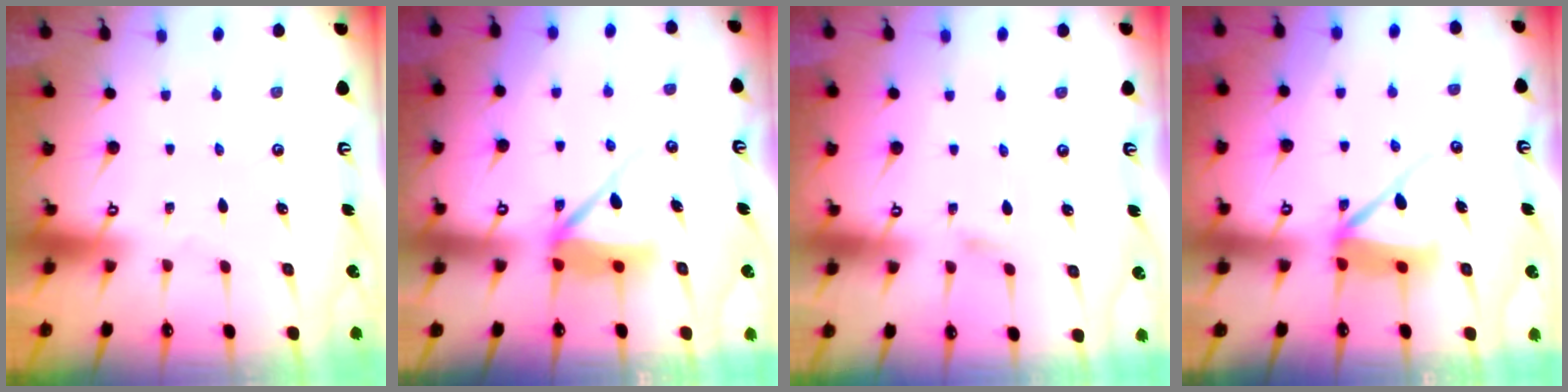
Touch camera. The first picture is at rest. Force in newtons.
{"total": 7.9, "press": 7.9, "slide": 0.9}
{"total": 3.6, "press": 3.6, "slide": 0.7}
{"total": 8.4, "press": 8.3, "slide": 0.9}